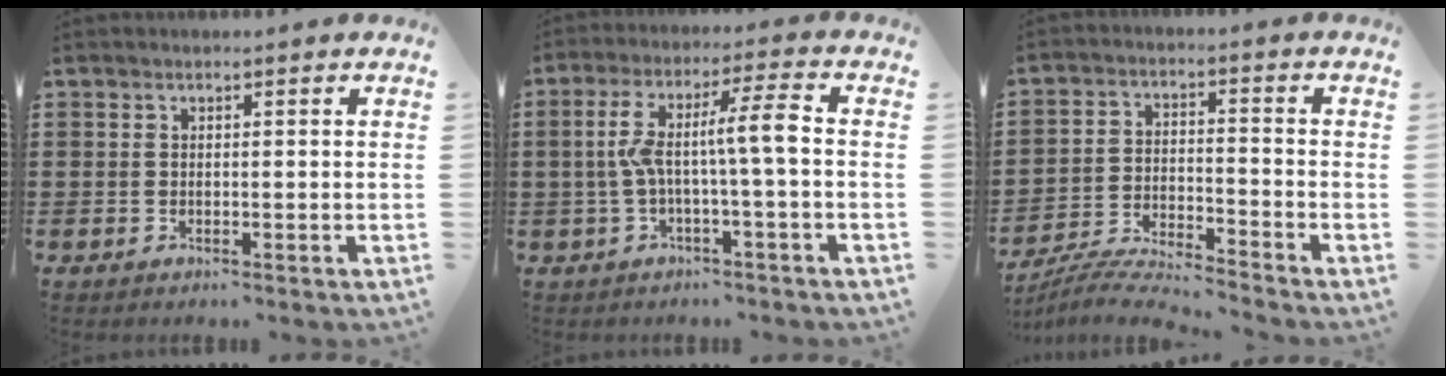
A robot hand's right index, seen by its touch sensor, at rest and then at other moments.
{"total": 8.3, "force": [-0.5, 0.6, 8.3], "torque": [-0.160, 0.006, -0.018]}
{"total": 6.4, "force": [-6.2, -0.1, 1.4], "torque": [-0.040, -0.005, -0.125]}